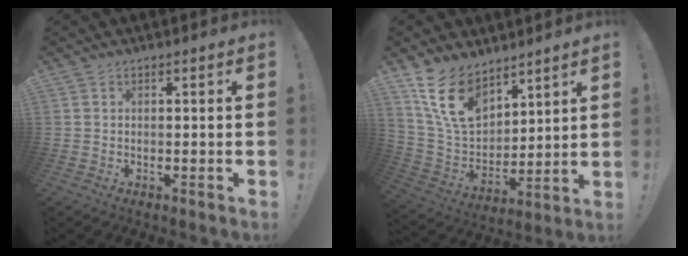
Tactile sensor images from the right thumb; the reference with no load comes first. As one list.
[{"total": 15.8, "force": [10.4, 9.1, 7.8], "torque": [-0.140, -0.059, 0.199]}]